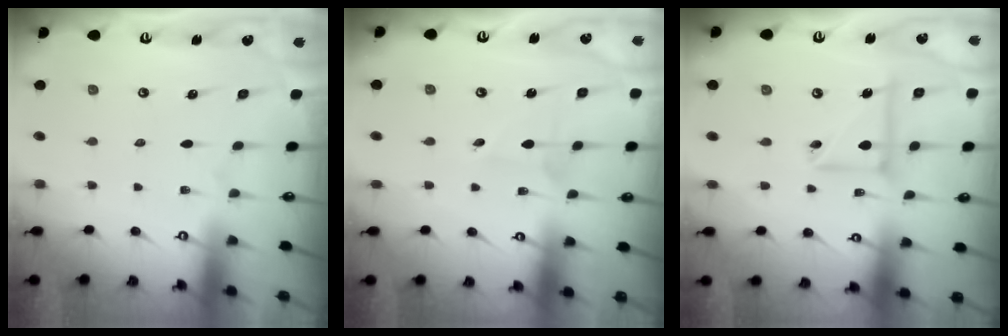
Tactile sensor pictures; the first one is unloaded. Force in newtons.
{"total": 2.7, "press": 2.7, "slide": 0.2}
{"total": 9.1, "press": 9.0, "slide": 1.2}